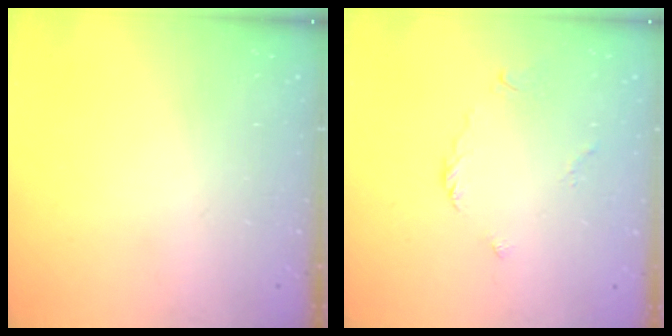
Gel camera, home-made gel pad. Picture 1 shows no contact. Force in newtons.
{"total": 2.7, "press": 2.7, "slide": 0.5}